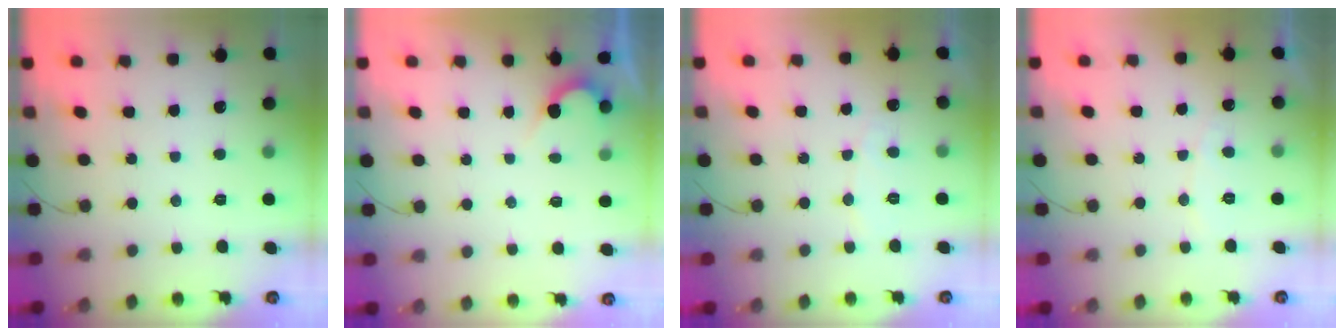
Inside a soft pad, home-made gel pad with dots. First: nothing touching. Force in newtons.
{"total": 2.1, "press": 2.1, "slide": 0.1}
{"total": 5.4, "press": 5.4, "slide": 0.4}
{"total": 4.5, "press": 4.4, "slide": 0.3}